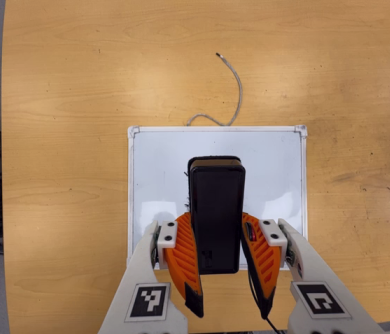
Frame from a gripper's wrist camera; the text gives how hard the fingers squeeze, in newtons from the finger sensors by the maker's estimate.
{"total": 7.0, "left": 6.0, "right": 8.1}